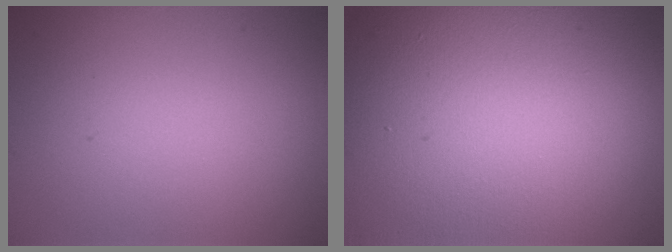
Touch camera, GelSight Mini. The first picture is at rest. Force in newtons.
{"total": 19.4, "press": 19.4, "slide": 1.2}